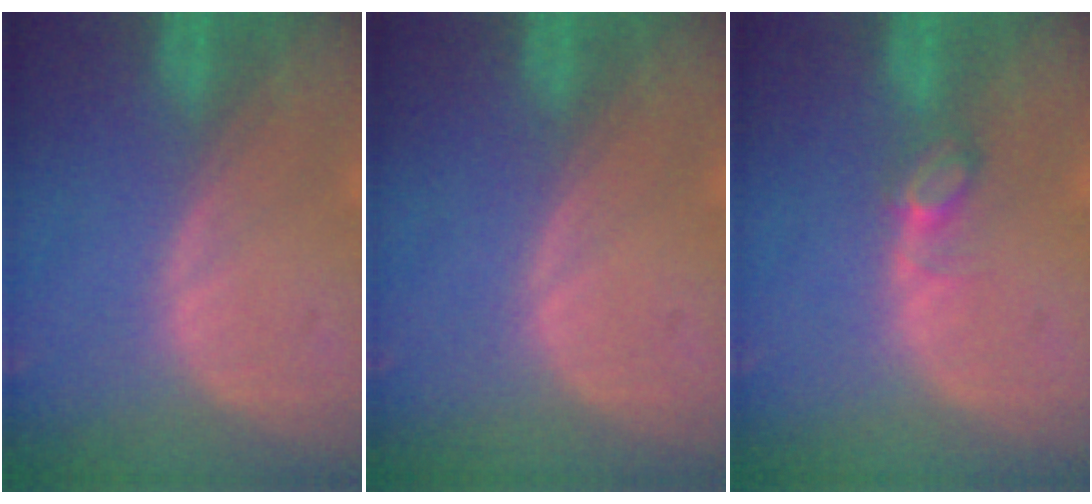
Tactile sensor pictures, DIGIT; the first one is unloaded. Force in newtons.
{"total": 0.0}
{"total": 2.5, "press": 2.4, "slide": 0.3}